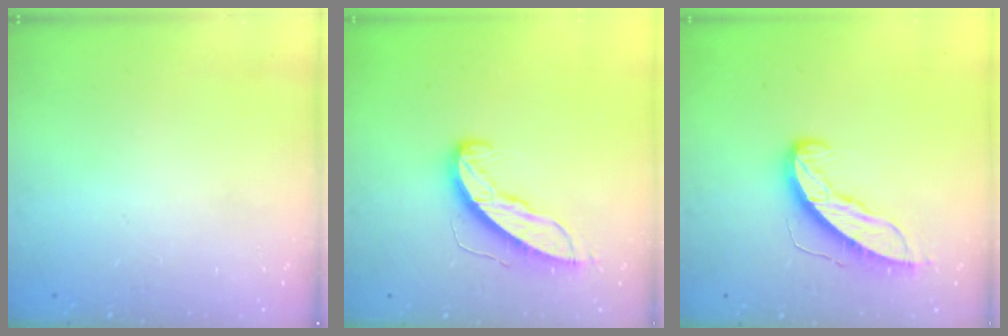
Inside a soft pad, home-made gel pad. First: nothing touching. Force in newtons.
{"total": 9.6, "press": 9.6, "slide": 0.5}
{"total": 9.6, "press": 9.6, "slide": 0.2}